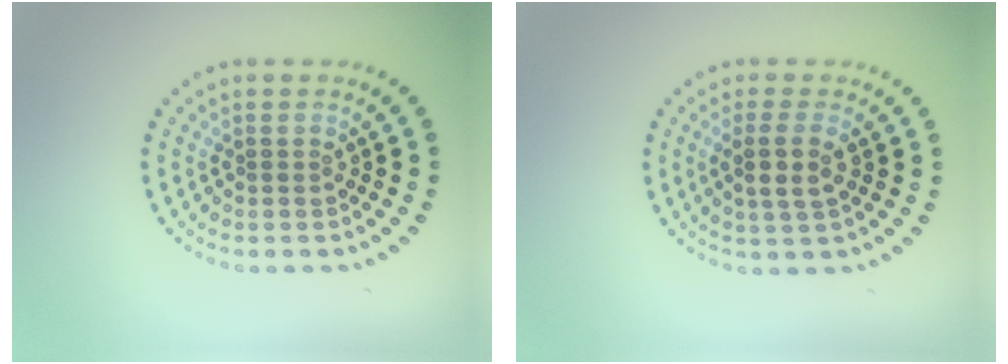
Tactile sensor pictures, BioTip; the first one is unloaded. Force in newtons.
{"total": 2.5, "press": 2.2, "slide": 1.2}